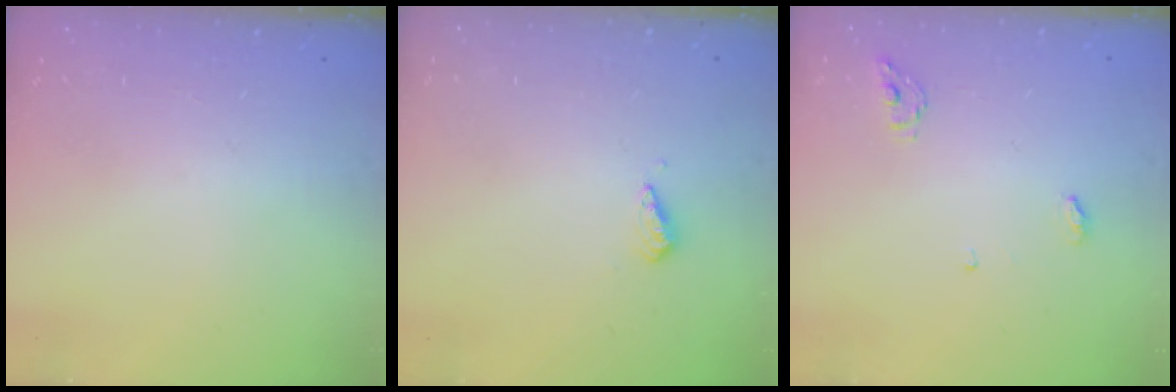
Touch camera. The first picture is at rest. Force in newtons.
{"total": 2.8, "press": 2.8, "slide": 0.7}
{"total": 4.4, "press": 4.4, "slide": 0.3}